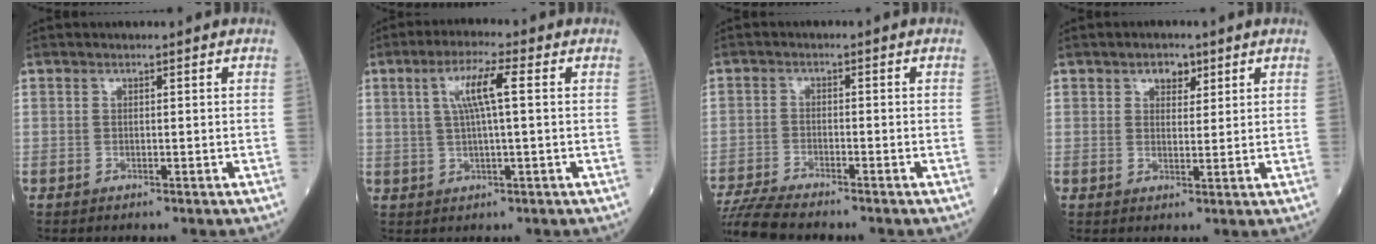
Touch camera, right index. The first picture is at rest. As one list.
[{"total": 6.3, "force": [1.5, 0.4, 6.1], "torque": [-0.118, 0.010, 0.029]}, {"total": 8.9, "force": [-8.1, 0.5, 3.7], "torque": [-0.070, -0.019, -0.141]}, {"total": 3.0, "force": [1.8, 1.7, 1.6], "torque": [-0.025, 0.004, 0.029]}]